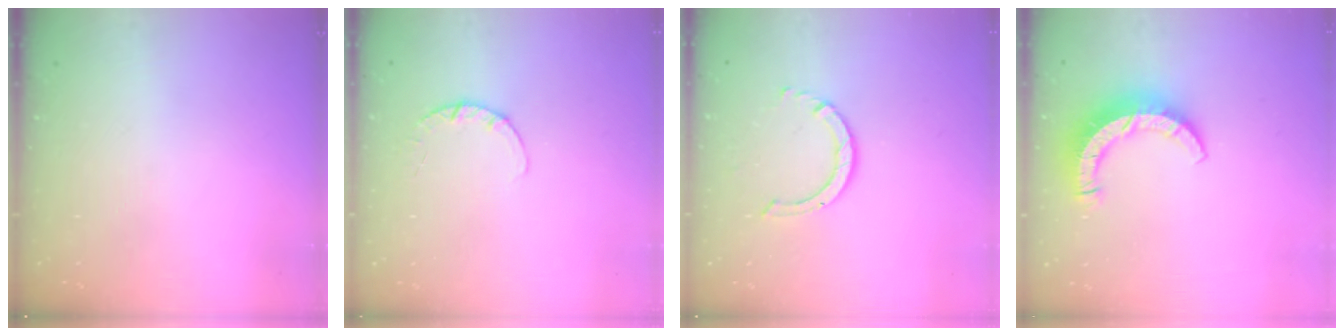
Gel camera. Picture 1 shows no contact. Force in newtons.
{"total": 2.7, "press": 2.7, "slide": 0.4}
{"total": 3.3, "press": 3.2, "slide": 0.4}
{"total": 9.4, "press": 9.3, "slide": 0.9}